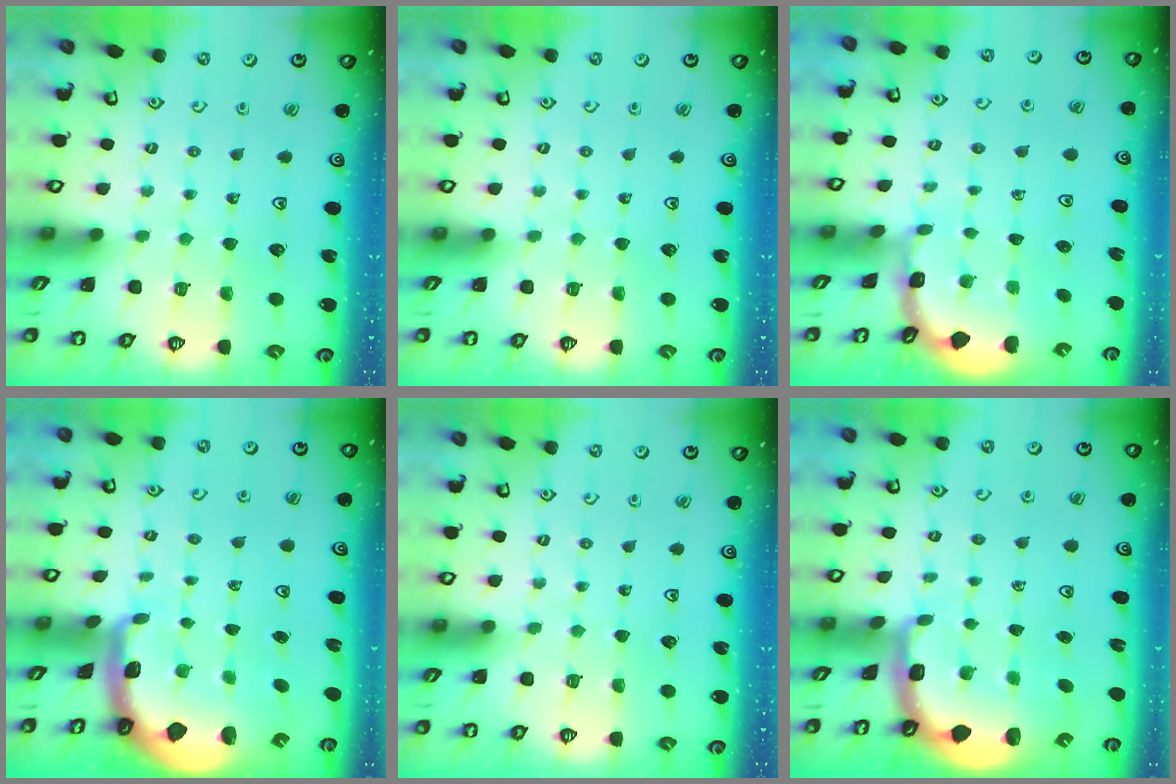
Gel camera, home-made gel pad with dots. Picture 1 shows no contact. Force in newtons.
{"total": 0.0}
{"total": 1.5, "press": 1.5, "slide": 0.1}
{"total": 1.7, "press": 1.7, "slide": 0.4}
{"total": 0.0}
{"total": 2.1, "press": 1.9, "slide": 0.8}